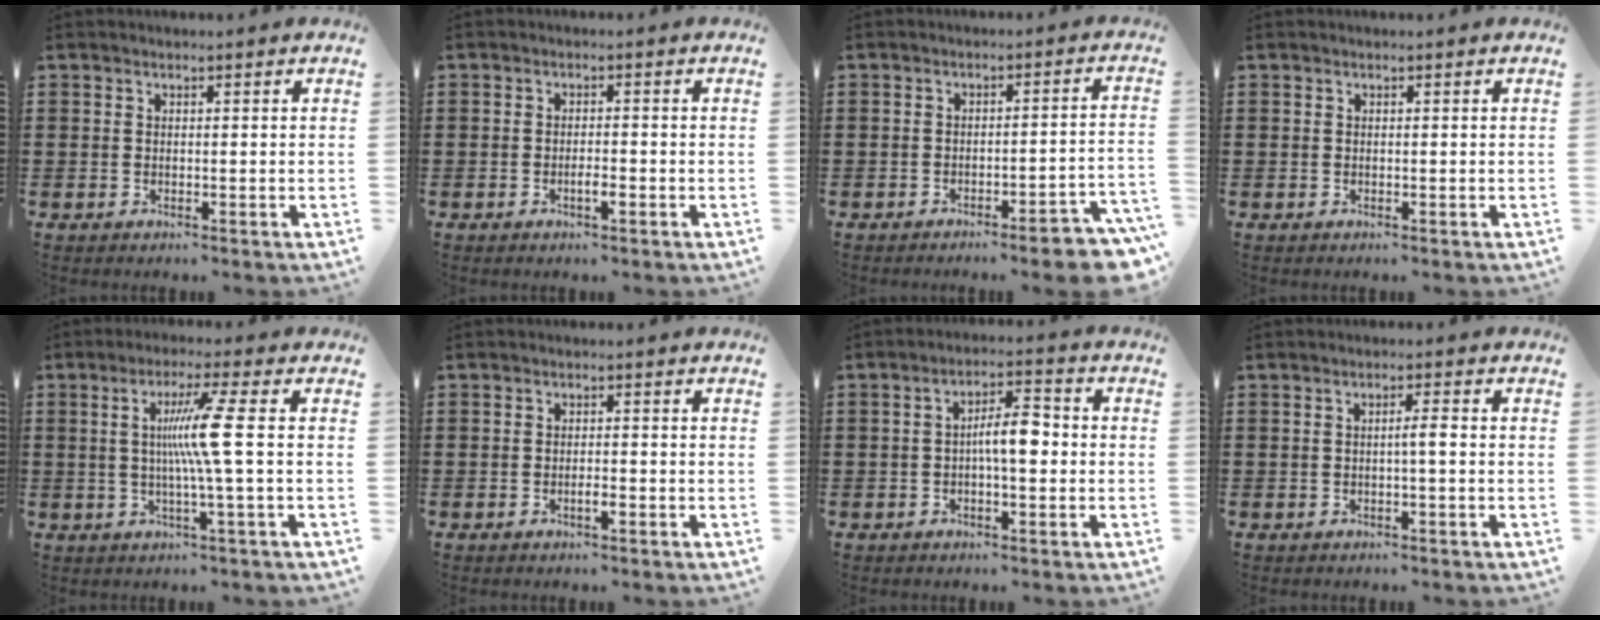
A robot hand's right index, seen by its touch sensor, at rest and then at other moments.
{"total": 1.8, "force": [-0.9, 0.5, 1.4], "torque": [-0.027, -0.001, -0.016]}
{"total": 5.1, "force": [-4.1, 0.5, 3.0], "torque": [-0.048, -0.008, -0.075]}
{"total": 0.0}
{"total": 7.8, "force": [0.5, -1.1, 7.7], "torque": [-0.152, -0.005, -0.007]}
{"total": 1.5, "force": [-0.8, 0.4, 1.2], "torque": [-0.023, -0.002, -0.014]}
{"total": 6.8, "force": [-0.5, 1.9, 6.5], "torque": [-0.125, 0.009, -0.015]}
{"total": 2.0, "force": [-0.3, -0.1, 1.9], "torque": [-0.036, 0.000, -0.007]}